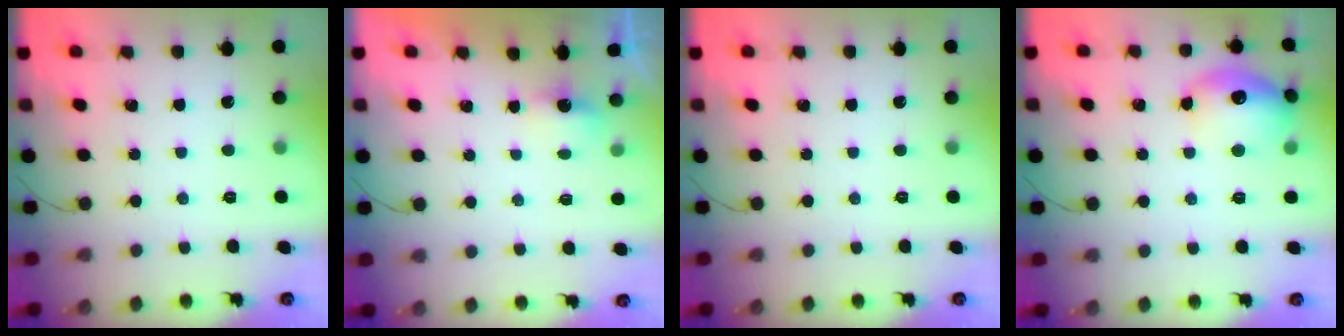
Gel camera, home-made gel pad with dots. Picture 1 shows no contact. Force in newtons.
{"total": 2.7, "press": 2.7, "slide": 0.7}
{"total": 0.0}
{"total": 15.4, "press": 15.4, "slide": 1.3}